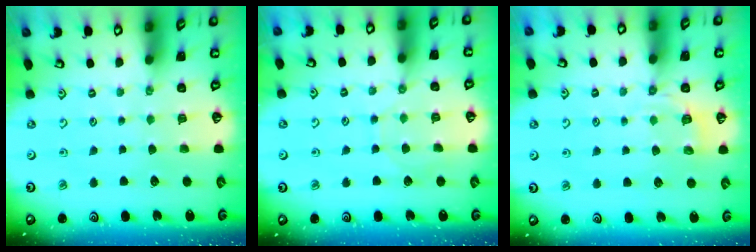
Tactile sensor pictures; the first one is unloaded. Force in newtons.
{"total": 3.7, "press": 3.6, "slide": 0.4}
{"total": 4.2, "press": 3.5, "slide": 2.3}